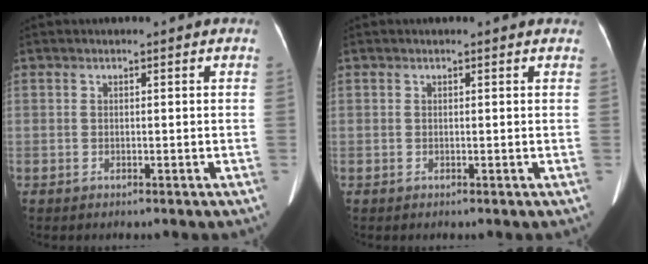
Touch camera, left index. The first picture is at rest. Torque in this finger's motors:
{"motor_torque": [-0.01, -0.09, -0.12, -0.01]}